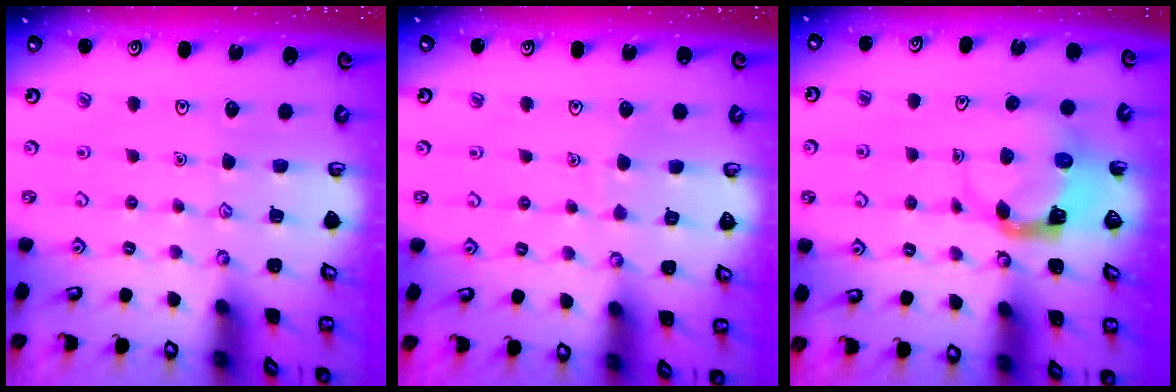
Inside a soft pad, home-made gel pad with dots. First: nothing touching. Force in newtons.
{"total": 2.8, "press": 2.8, "slide": 0.1}
{"total": 3.9, "press": 3.8, "slide": 0.6}